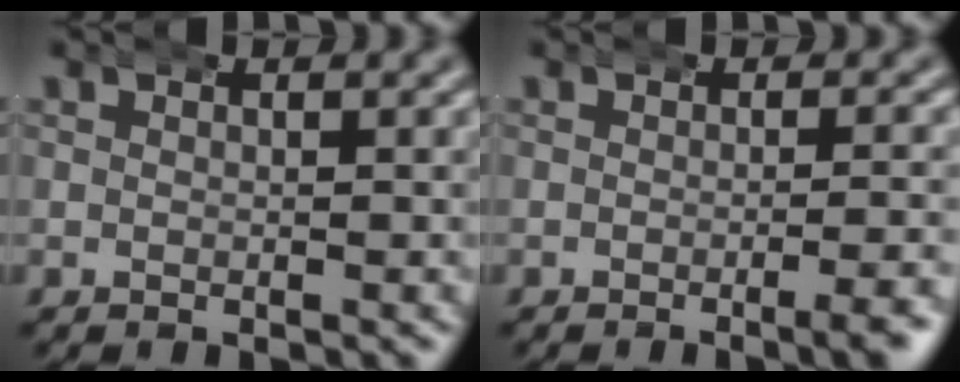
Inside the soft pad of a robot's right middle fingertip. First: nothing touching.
{"total": 2.0, "force": [-1.2, -0.3, 1.6], "torque": [-0.023, 0.005, -0.022]}